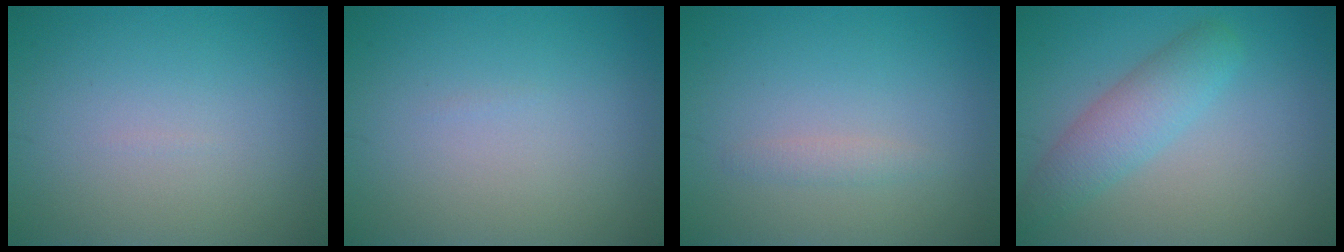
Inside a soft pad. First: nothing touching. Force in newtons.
{"total": 0.0}
{"total": 0.9, "press": 0.9, "slide": 0.1}
{"total": 3.7, "press": 3.7, "slide": 0.2}